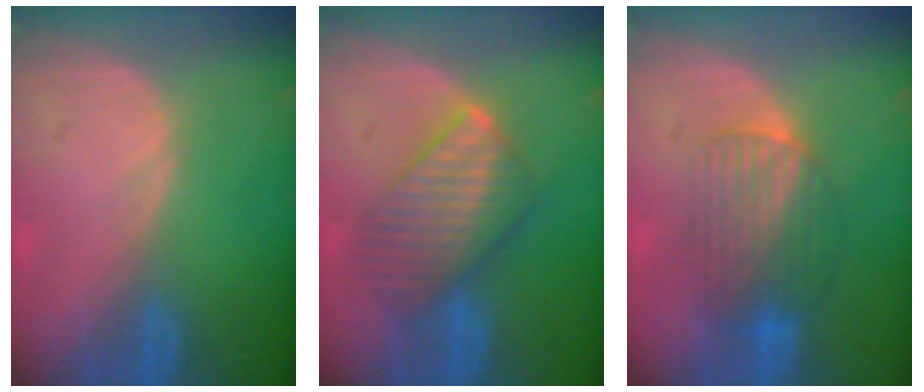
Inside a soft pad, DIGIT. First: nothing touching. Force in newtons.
{"total": 7.4, "press": 7.4, "slide": 0.1}
{"total": 6.5, "press": 6.4, "slide": 1.0}